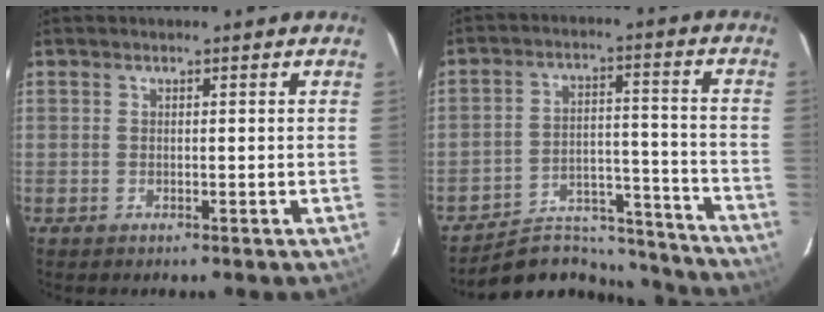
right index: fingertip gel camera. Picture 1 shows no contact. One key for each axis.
{"total": 16.1, "fx": -14.8, "fy": 5.8, "fz": 2.4, "tx": -0.044, "ty": 0.050, "tz": -0.204}